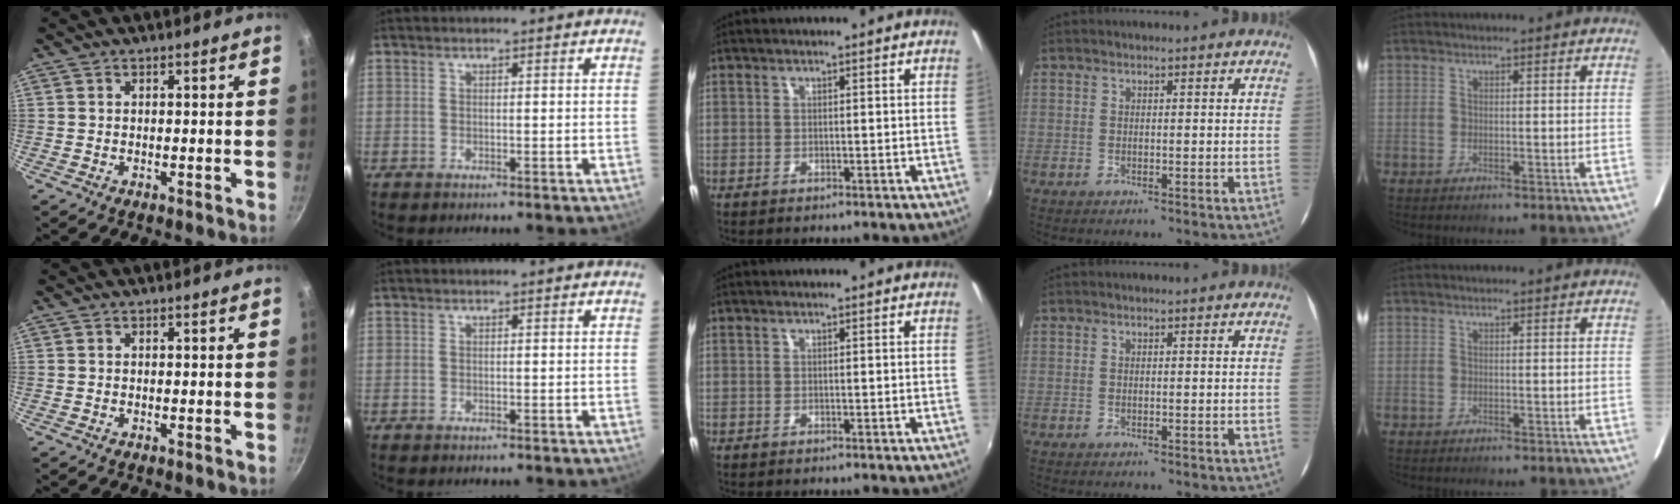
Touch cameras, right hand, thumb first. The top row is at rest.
{}